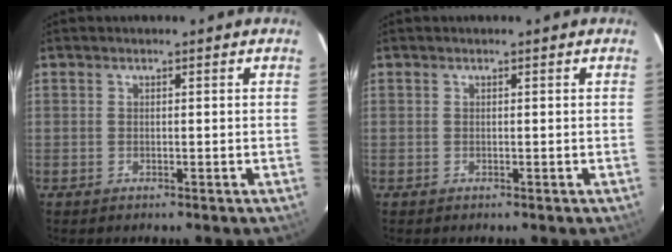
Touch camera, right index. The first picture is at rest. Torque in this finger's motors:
{"motor_torque": [-0.05, 0.12, -0.02, 0.00]}